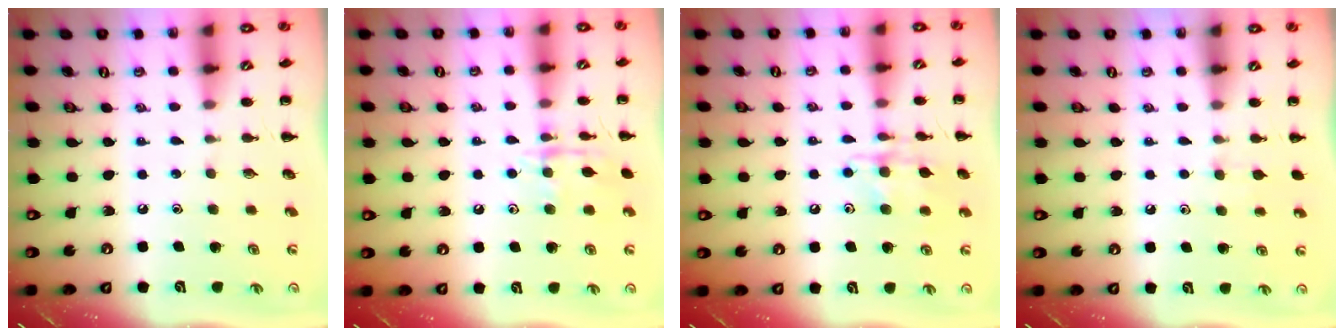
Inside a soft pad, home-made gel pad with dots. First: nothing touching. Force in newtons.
{"total": 10.3, "press": 10.3, "slide": 0.6}
{"total": 10.9, "press": 10.8, "slide": 1.5}
{"total": 3.9, "press": 3.6, "slide": 1.6}